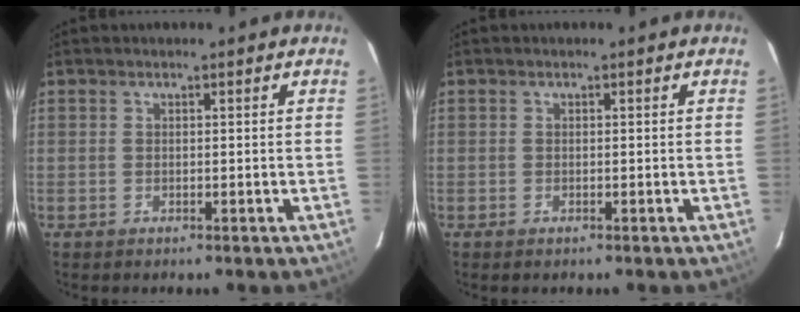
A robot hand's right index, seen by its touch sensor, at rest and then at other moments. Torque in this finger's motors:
{"motor_torque": [0.02, -0.10, 0.07, 0.00]}